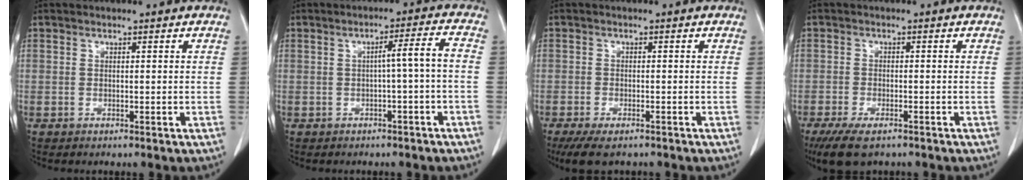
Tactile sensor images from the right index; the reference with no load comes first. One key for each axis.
{"total": 4.4, "fx": -0.9, "fy": -0.1, "fz": 4.3, "tx": -0.066, "ty": 0.015, "tz": -0.009}
{"total": 6.9, "fx": -5.1, "fy": 2.4, "fz": 4.0, "tx": -0.065, "ty": -0.012, "tz": -0.081}
{"total": 7.2, "fx": -5.0, "fy": 2.6, "fz": 4.5, "tx": -0.080, "ty": -0.013, "tz": -0.083}